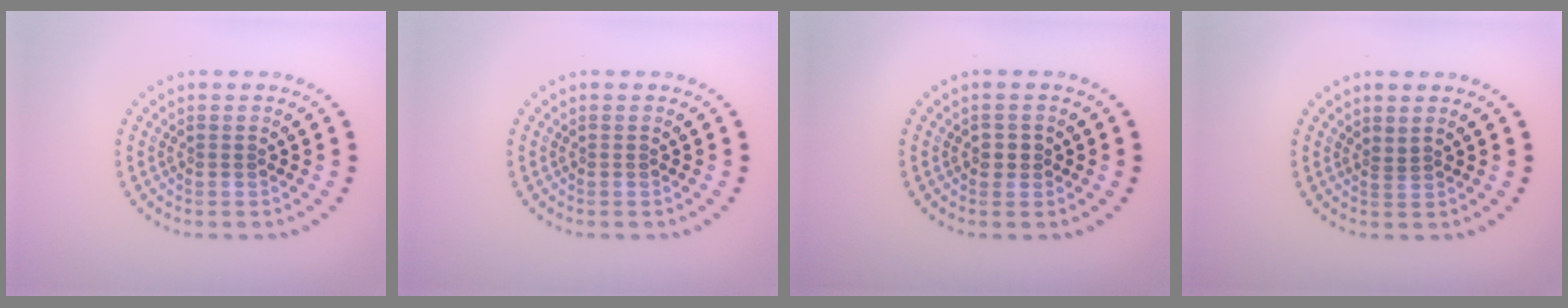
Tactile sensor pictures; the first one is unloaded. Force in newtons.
{"total": 0.0}
{"total": 1.1, "press": 1.1, "slide": 0.4}
{"total": 0.7, "press": 0.3, "slide": 0.6}